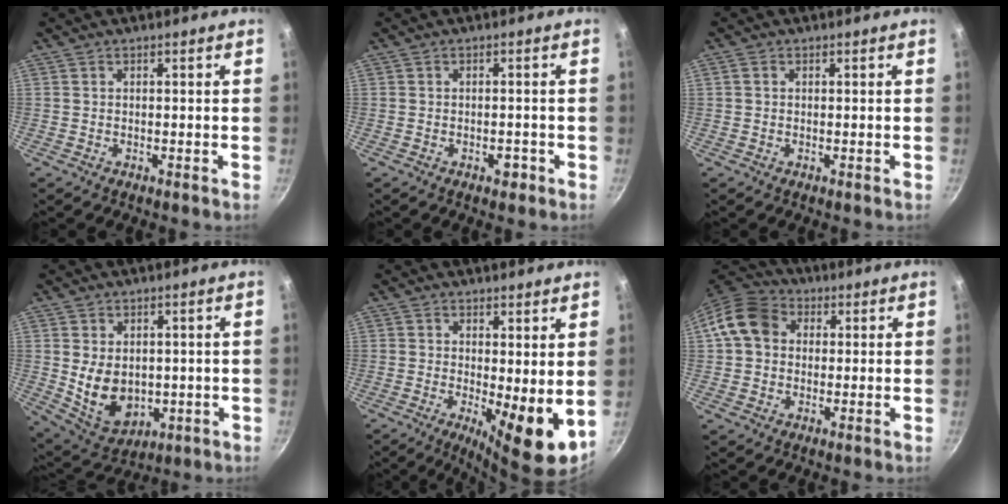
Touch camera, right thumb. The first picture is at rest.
{"total": 2.0, "force": [-1.0, 1.2, 1.3], "torque": [-0.012, 0.012, -0.010]}
{"total": 0.9, "force": [0.3, 0.7, 0.5], "torque": [-0.009, 0.002, 0.003]}
{"total": 10.3, "force": [0.3, 7.5, 7.0], "torque": [-0.100, -0.020, 0.033]}
{"total": 8.6, "force": [0.2, 2.7, 8.2], "torque": [-0.108, -0.023, 0.008]}
{"total": 9.8, "force": [1.7, 8.1, 5.3], "torque": [-0.072, 0.021, 0.011]}